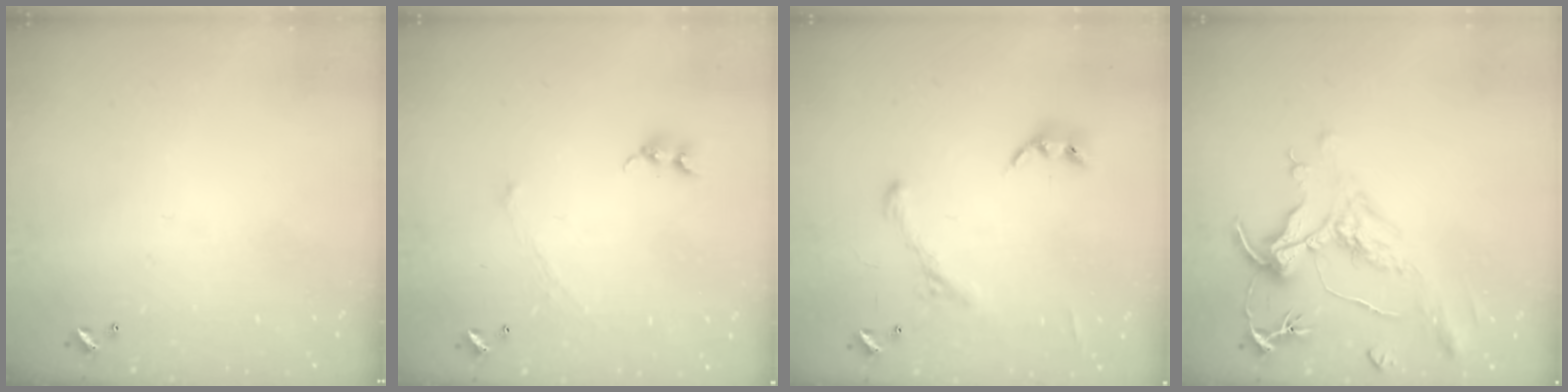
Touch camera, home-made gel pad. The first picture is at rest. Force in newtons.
{"total": 0.8, "press": 0.7, "slide": 0.5}
{"total": 0.5, "press": 0.0, "slide": 0.5}
{"total": 1.9, "press": 1.4, "slide": 1.2}